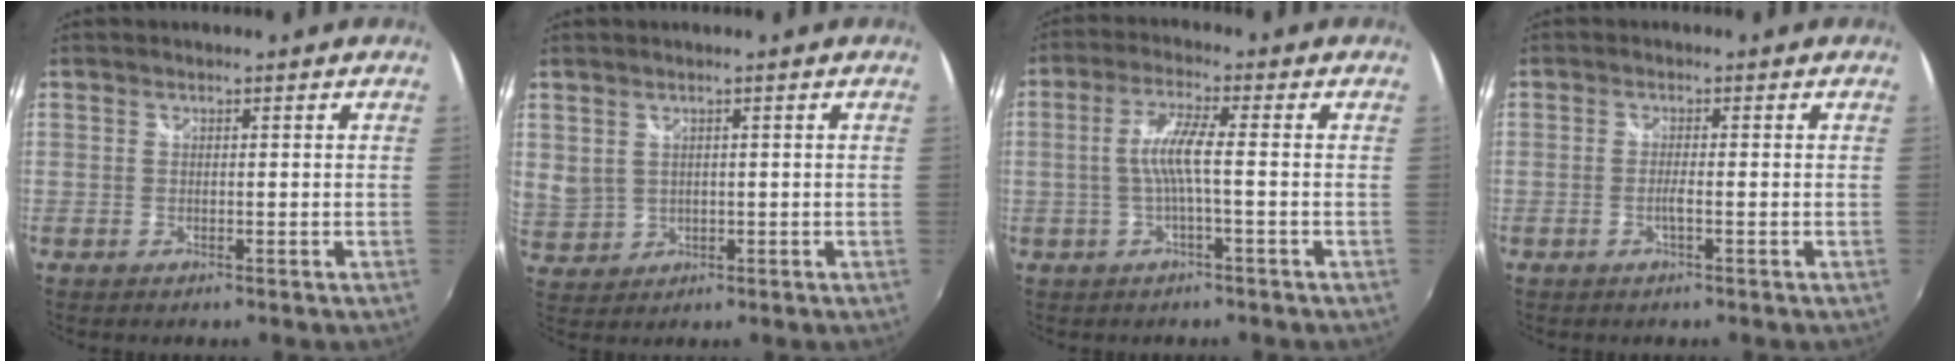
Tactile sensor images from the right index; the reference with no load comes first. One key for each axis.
{"total": 5.2, "fx": 1.9, "fy": 4.3, "fz": 2.2, "tx": -0.041, "ty": 0.001, "tz": 0.055}
{"total": 5.7, "fx": -0.8, "fy": 0.0, "fz": 5.6, "tx": -0.117, "ty": 0.003, "tz": -0.012}
{"total": 1.6, "fx": -0.6, "fy": -0.2, "fz": 1.4, "tx": -0.027, "ty": -0.001, "tz": -0.013}